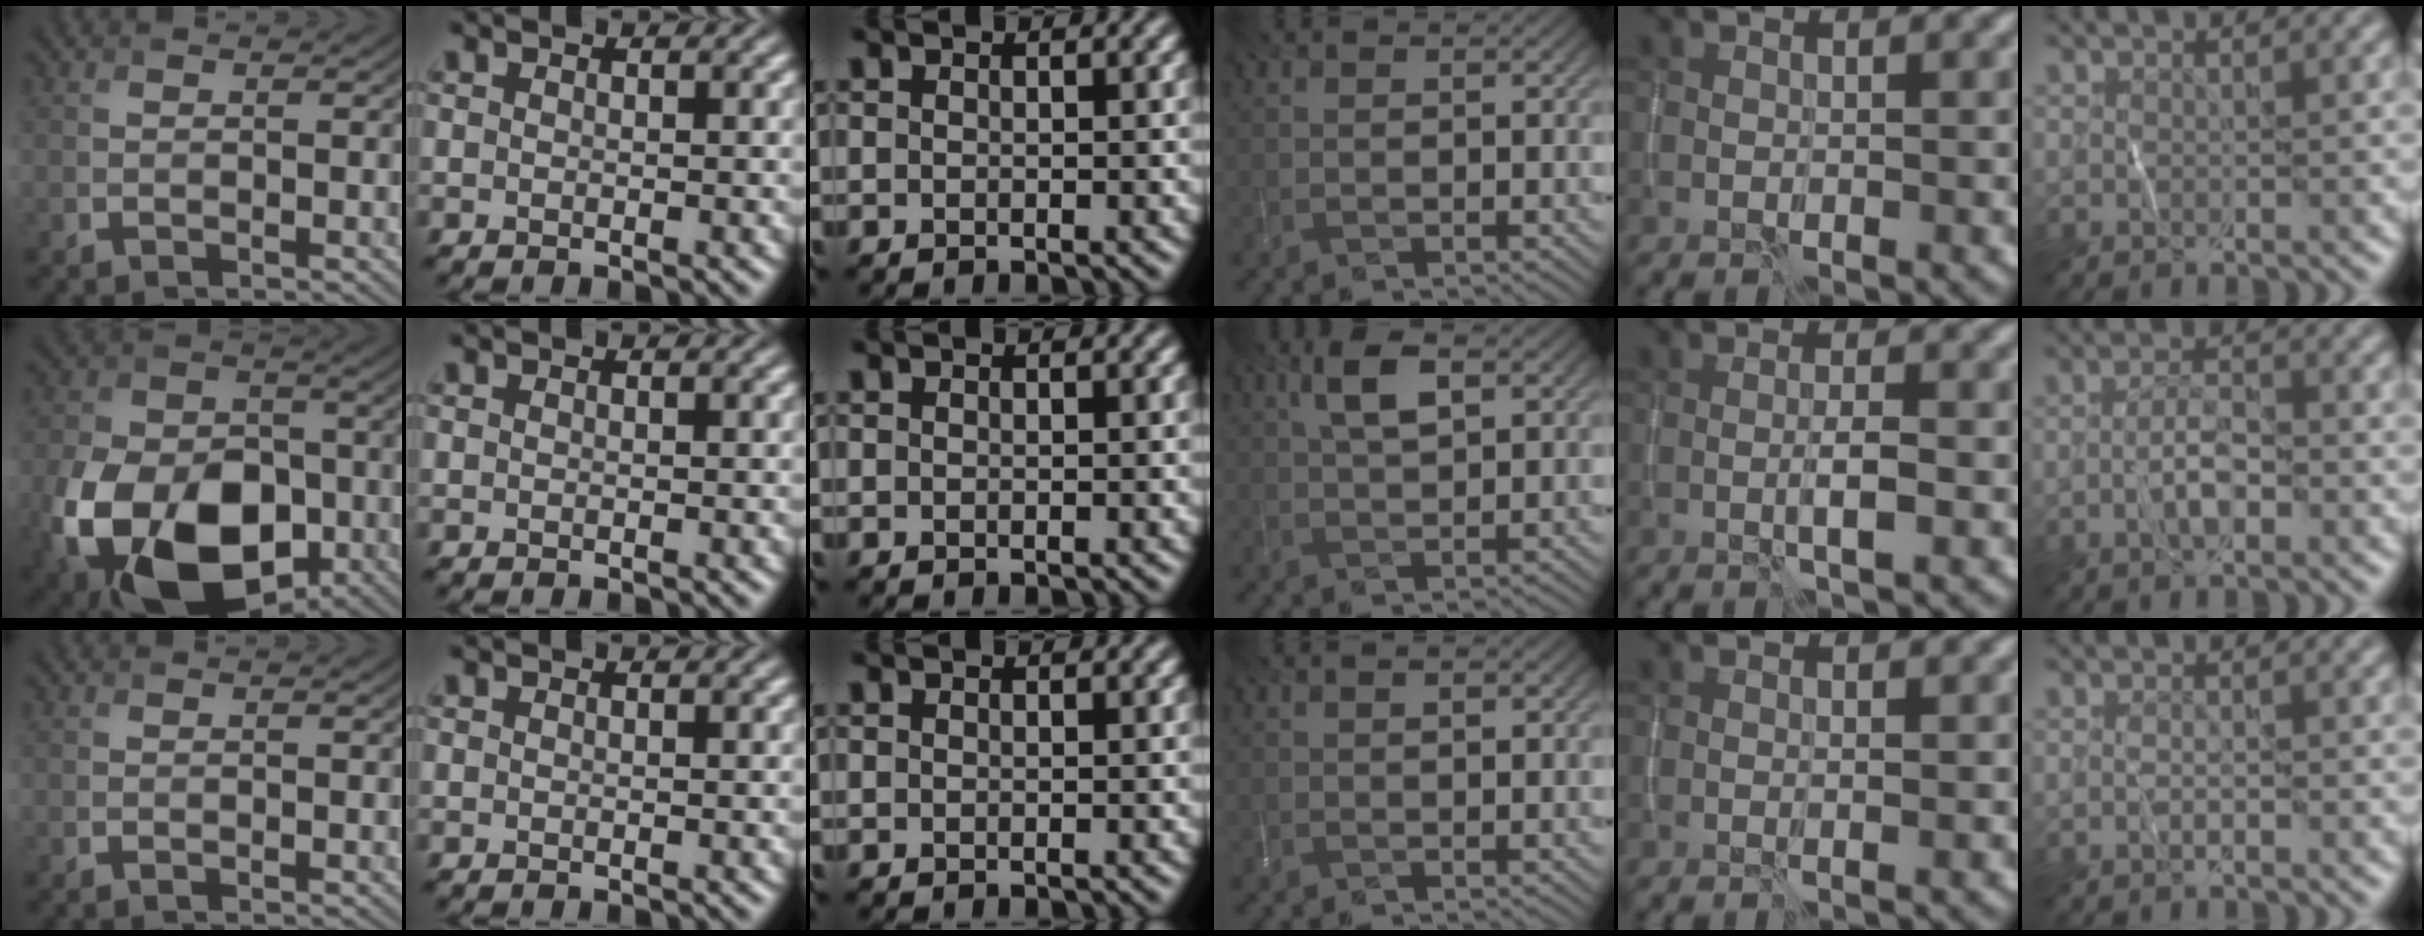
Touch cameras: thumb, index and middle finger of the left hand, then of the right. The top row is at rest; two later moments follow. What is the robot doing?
{"motion": "wipe", "object": "whiteboard"}